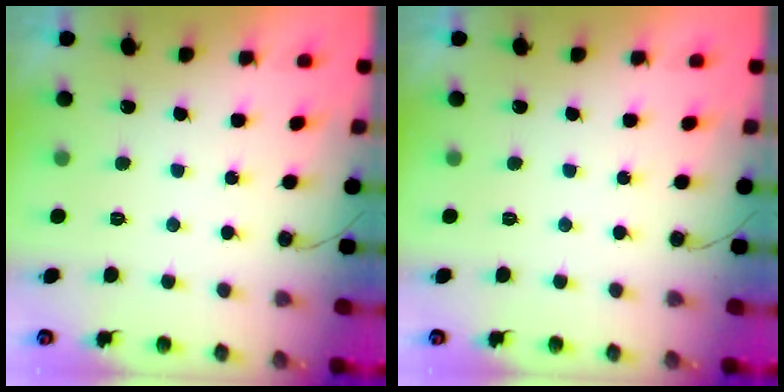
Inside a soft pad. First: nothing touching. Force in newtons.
{"total": 0.0}